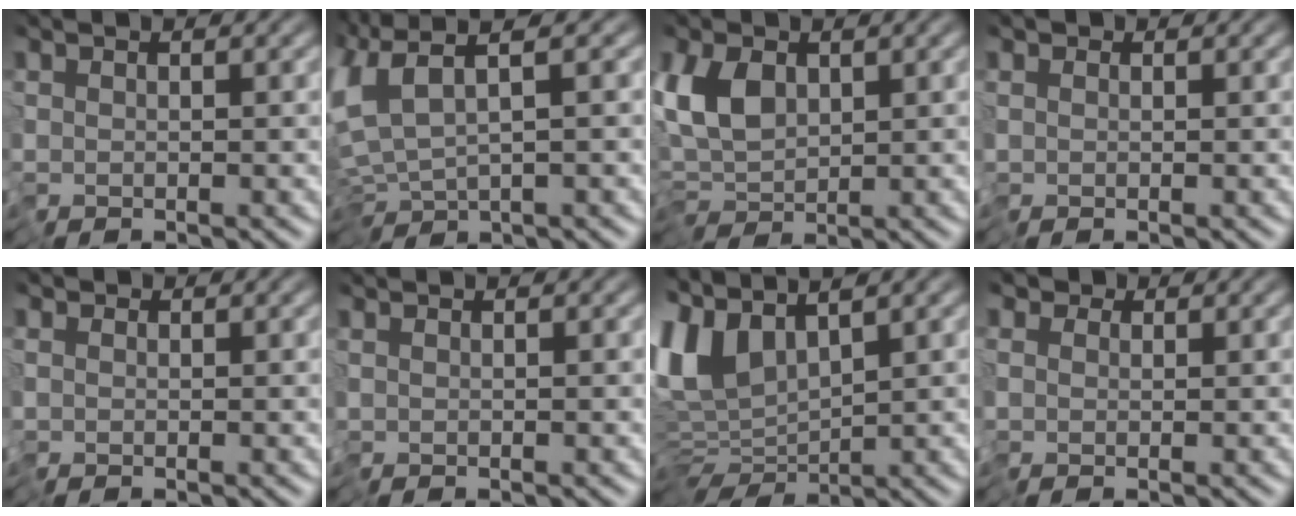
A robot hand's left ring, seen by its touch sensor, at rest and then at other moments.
{"total": 7.4, "force": [0.7, 3.9, 6.2], "torque": [-0.153, -0.011, 0.016]}
{"total": 4.4, "force": [-0.4, 3.0, 3.3], "torque": [-0.064, 0.003, -0.018]}
{"total": 1.3, "force": [0.2, 1.2, 0.4], "torque": [-0.015, 0.001, -0.001]}
{"total": 1.0, "force": [0.1, 1.0, 0.2], "torque": [-0.007, 0.000, -0.005]}
{"total": 0.0}
{"total": 7.5, "force": [1.3, 3.8, 6.2], "torque": [-0.143, -0.009, 0.025]}
{"total": 2.0, "force": [0.5, 1.9, 0.5], "torque": [-0.016, 0.001, 0.000]}